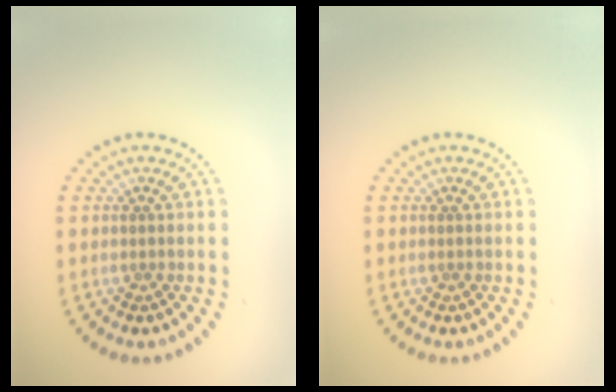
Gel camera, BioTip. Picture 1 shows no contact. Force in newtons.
{"total": 0.0}